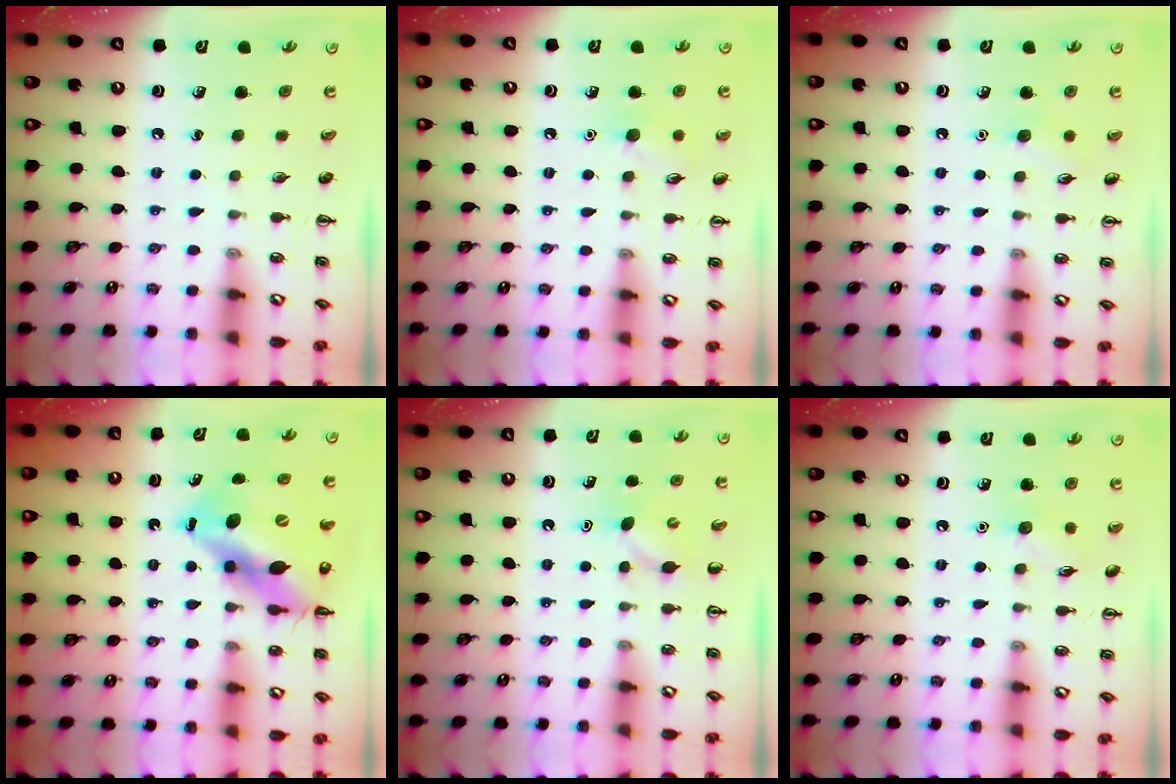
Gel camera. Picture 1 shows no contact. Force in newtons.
{"total": 6.5, "press": 6.3, "slide": 1.7}
{"total": 6.0, "press": 5.7, "slide": 1.8}
{"total": 14.5, "press": 14.0, "slide": 3.5}
{"total": 4.1, "press": 3.9, "slide": 1.3}
{"total": 7.1, "press": 7.0, "slide": 1.5}